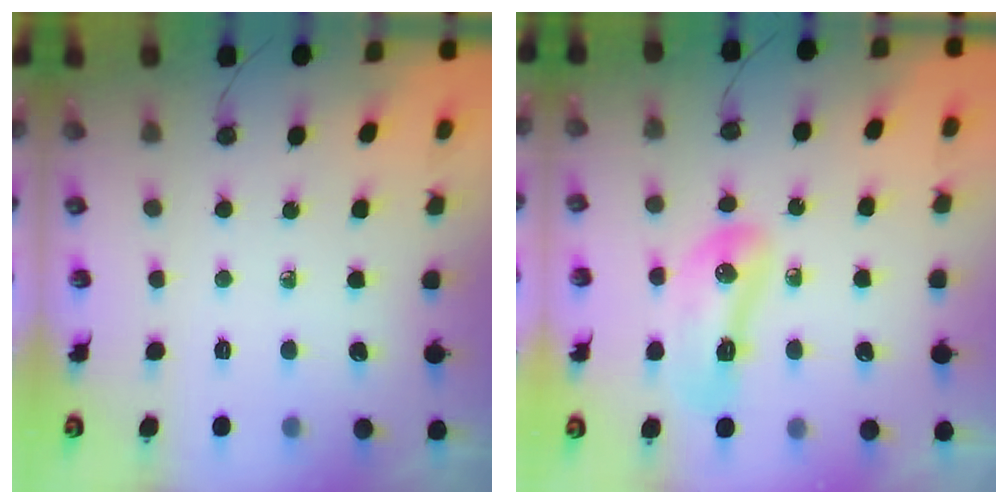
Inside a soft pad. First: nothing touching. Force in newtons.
{"total": 11.5, "press": 10.8, "slide": 3.8}